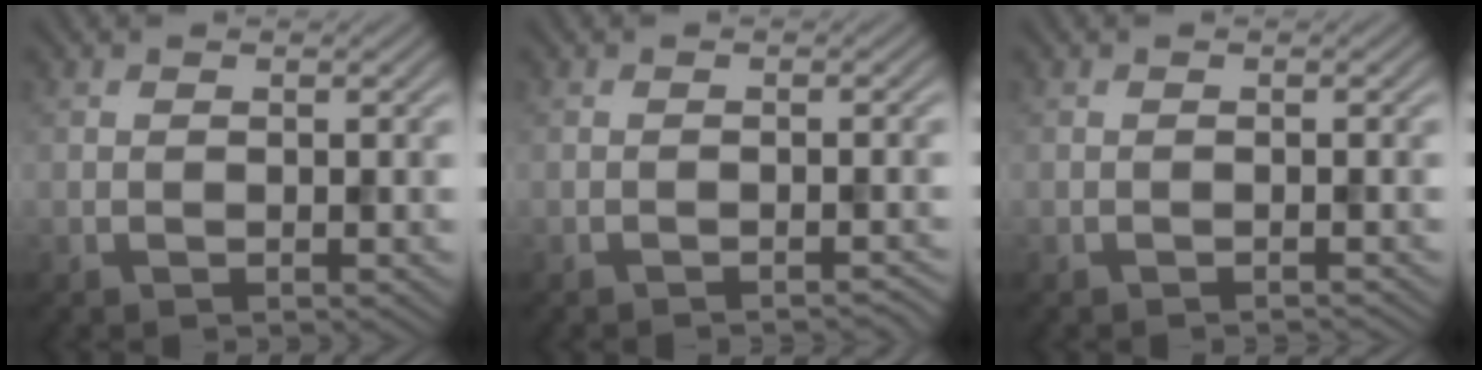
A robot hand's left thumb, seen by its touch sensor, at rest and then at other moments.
{"total": 1.5, "force": [-1.2, 0.2, 0.8], "torque": [0.002, 0.003, -0.021]}
{"total": 0.6, "force": [-0.5, 0.0, 0.3], "torque": [-0.001, 0.003, -0.013]}